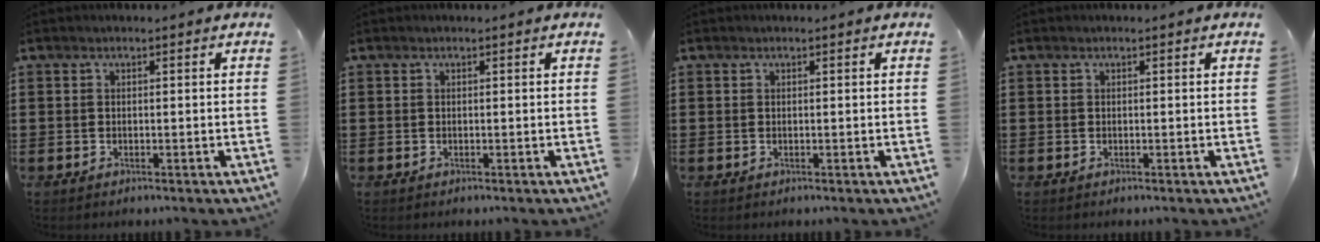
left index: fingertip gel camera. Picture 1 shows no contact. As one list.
[{"total": 0.0}, {"total": 0.0}, {"total": 0.0}]